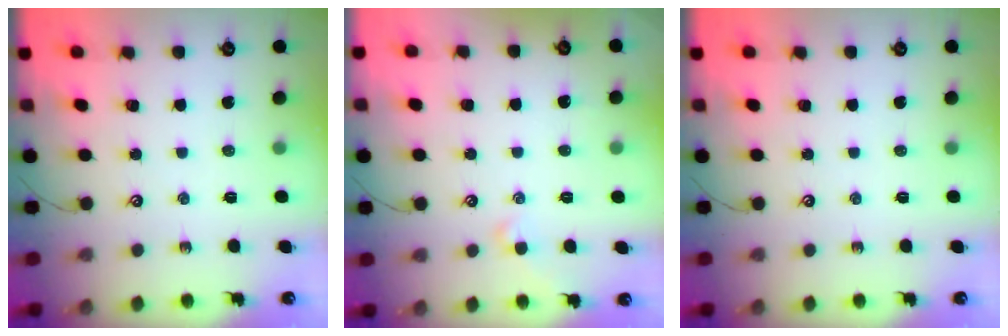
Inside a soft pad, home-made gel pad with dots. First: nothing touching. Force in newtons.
{"total": 0.9, "press": 0.7, "slide": 0.5}
{"total": 0.0}